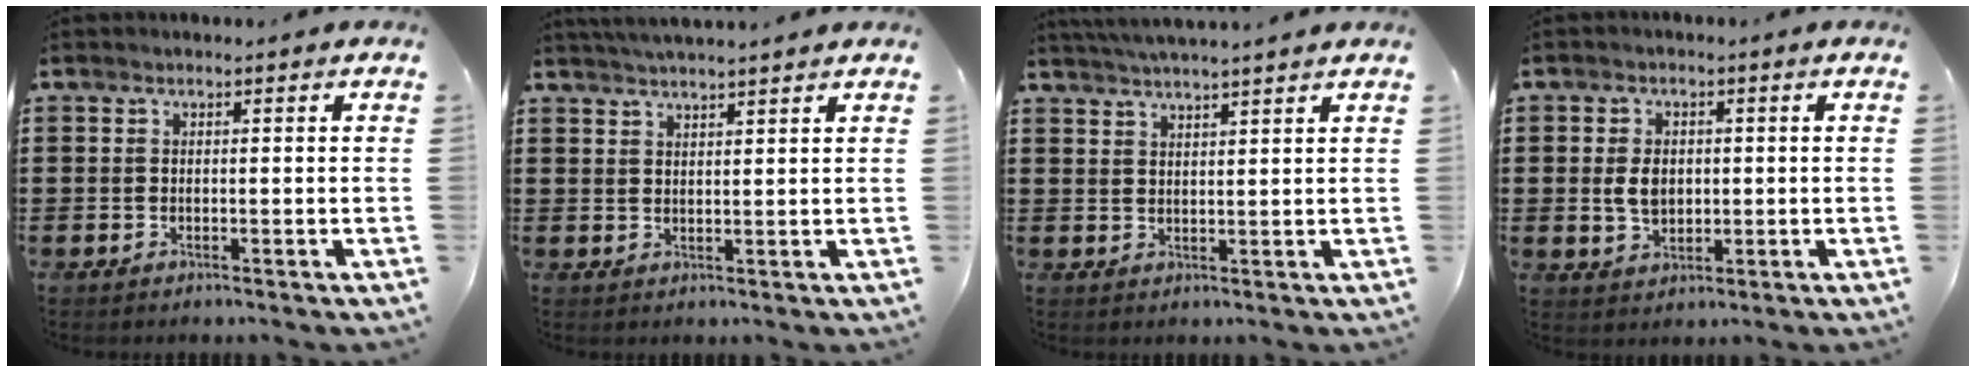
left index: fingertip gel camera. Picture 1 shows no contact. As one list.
[{"total": 2.2, "force": [2.1, -0.7, 0.1], "torque": [-0.006, -0.004, 0.039]}, {"total": 2.9, "force": [2.7, -1.0, 0.2], "torque": [-0.012, -0.009, 0.050]}, {"total": 3.5, "force": [0.3, 2.3, 2.6], "torque": [-0.062, 0.005, 0.002]}]